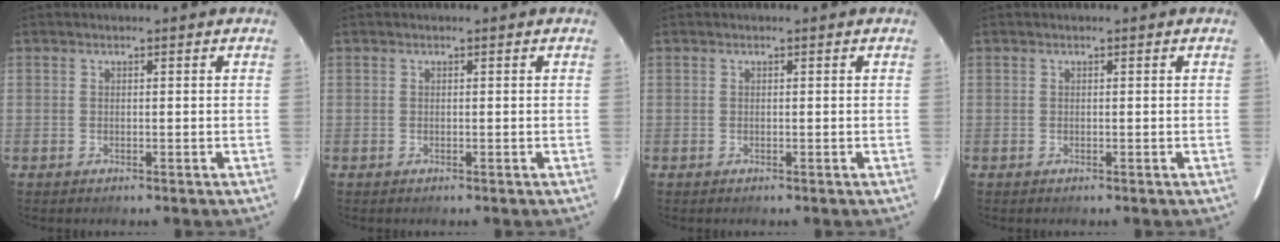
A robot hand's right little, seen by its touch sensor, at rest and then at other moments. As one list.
[{"total": 0.0}, {"total": 0.0}, {"total": 0.0}]